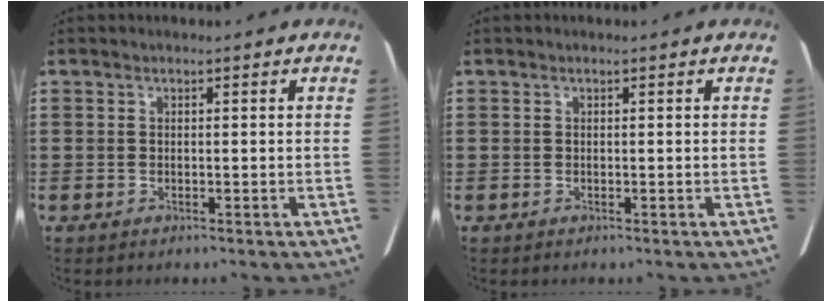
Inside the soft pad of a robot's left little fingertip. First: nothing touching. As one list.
[{"total": 0.0}]